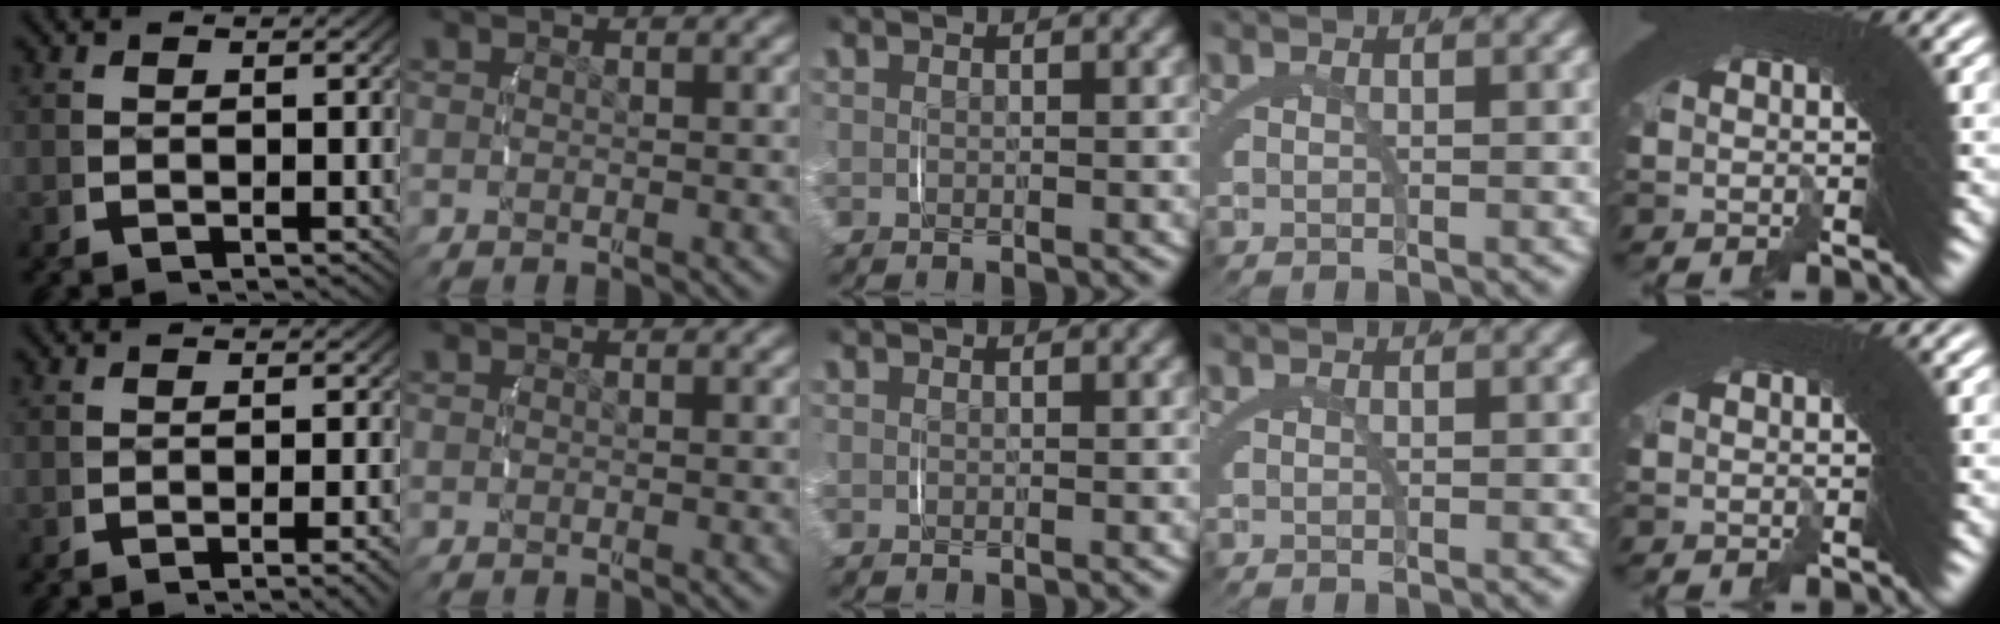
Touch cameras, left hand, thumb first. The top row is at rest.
{"thumb": {"total": 2.2, "force": [-1.2, 0.1, 1.9], "torque": [-0.028, 0.005, -0.022]}}